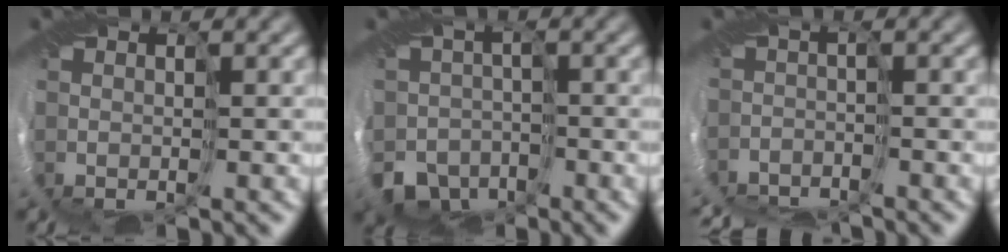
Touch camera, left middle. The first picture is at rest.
{"total": 5.4, "force": [-3.2, 4.2, 1.1], "torque": [-0.008, -0.001, -0.064]}
{"total": 5.5, "force": [-5.2, 1.5, 0.6], "torque": [-0.002, -0.002, -0.087]}